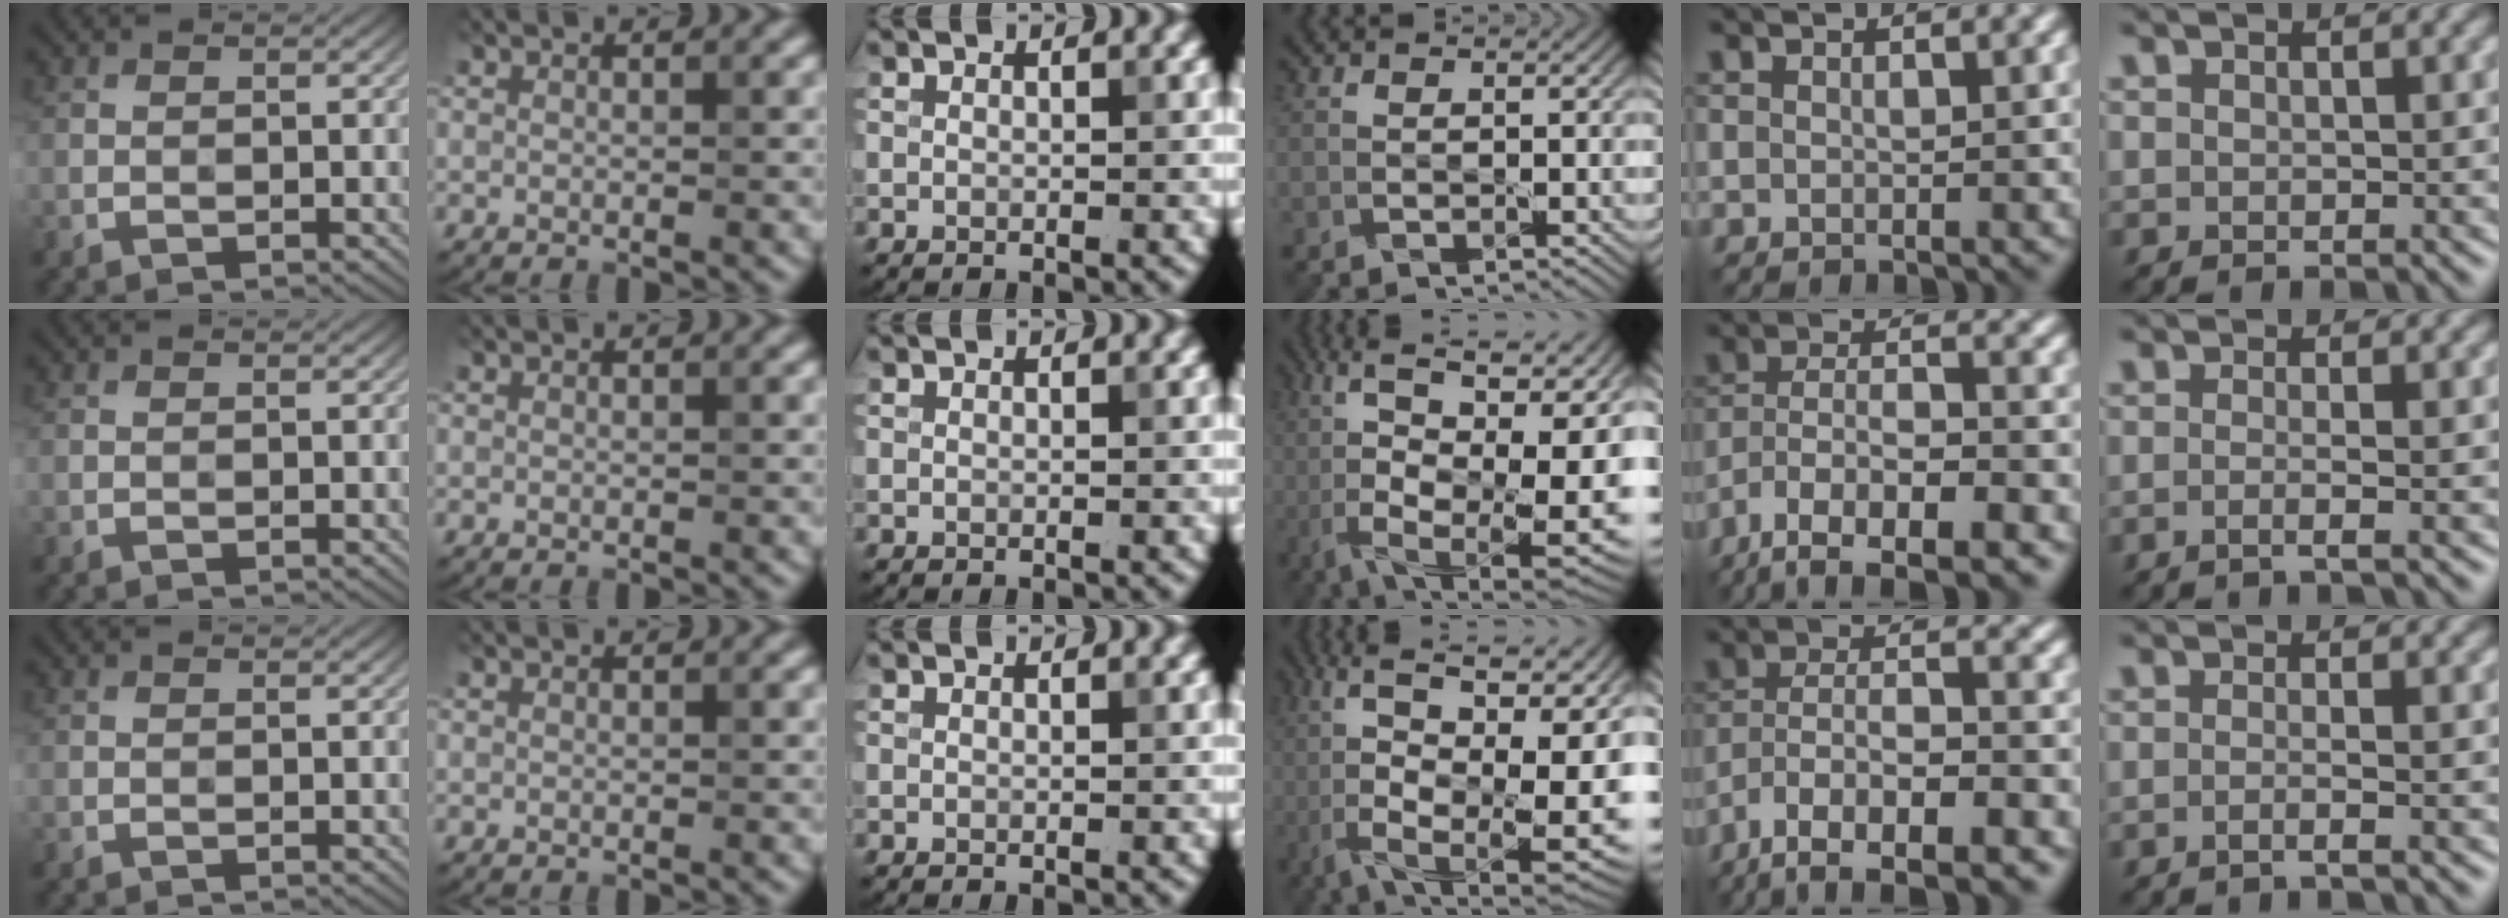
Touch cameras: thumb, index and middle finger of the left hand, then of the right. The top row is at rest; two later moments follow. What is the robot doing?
{"motion": "squeeze", "object": "bubble wrap"}